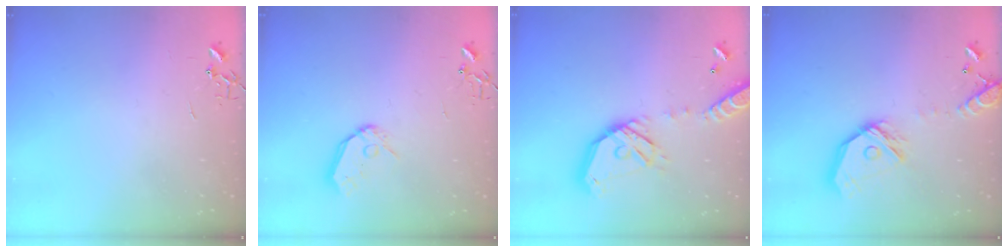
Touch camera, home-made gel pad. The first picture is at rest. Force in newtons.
{"total": 9.2, "press": 9.1, "slide": 0.9}
{"total": 19.5, "press": 19.2, "slide": 3.4}
{"total": 17.0, "press": 16.8, "slide": 2.7}